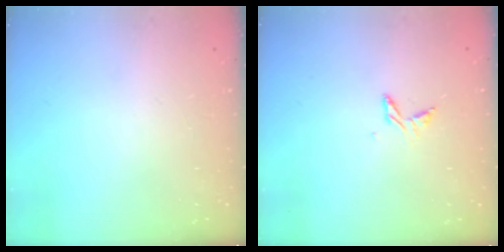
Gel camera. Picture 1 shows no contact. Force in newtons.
{"total": 5.3, "press": 5.2, "slide": 0.6}